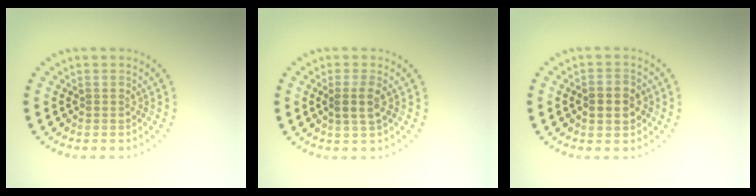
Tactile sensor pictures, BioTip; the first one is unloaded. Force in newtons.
{"total": 1.7, "press": 1.4, "slide": 1.0}
{"total": 3.2, "press": 3.2, "slide": 0.2}